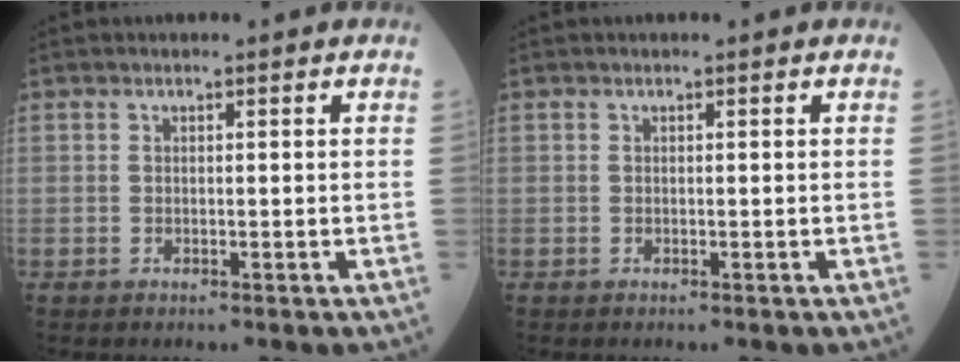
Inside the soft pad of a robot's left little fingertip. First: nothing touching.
{"total": 0.0}